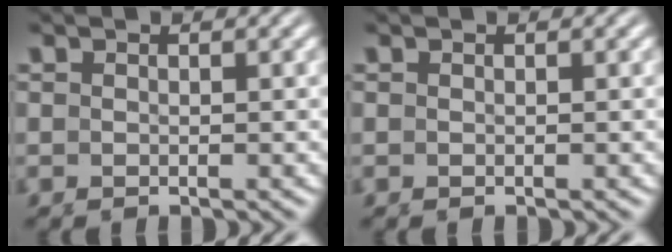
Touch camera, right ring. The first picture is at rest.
{"total": 0.0}